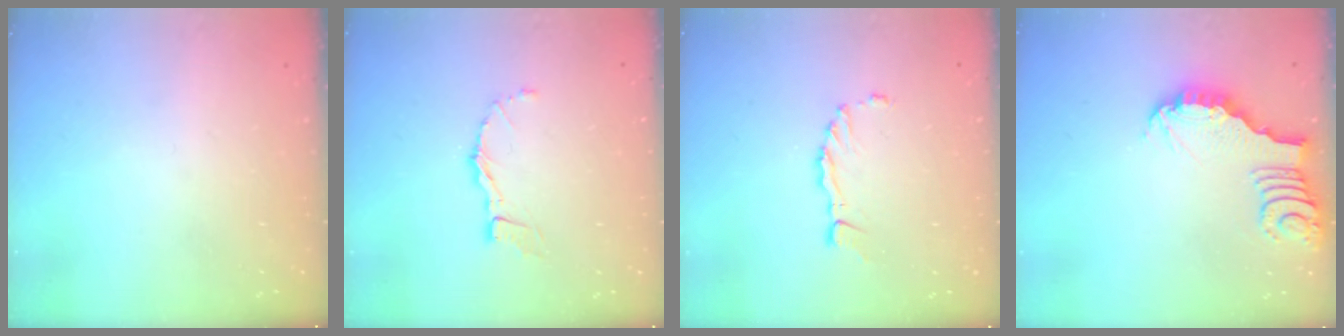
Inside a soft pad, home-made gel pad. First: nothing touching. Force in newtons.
{"total": 4.5, "press": 4.5, "slide": 0.0}
{"total": 2.7, "press": 2.7, "slide": 0.2}
{"total": 3.6, "press": 3.6, "slide": 0.4}